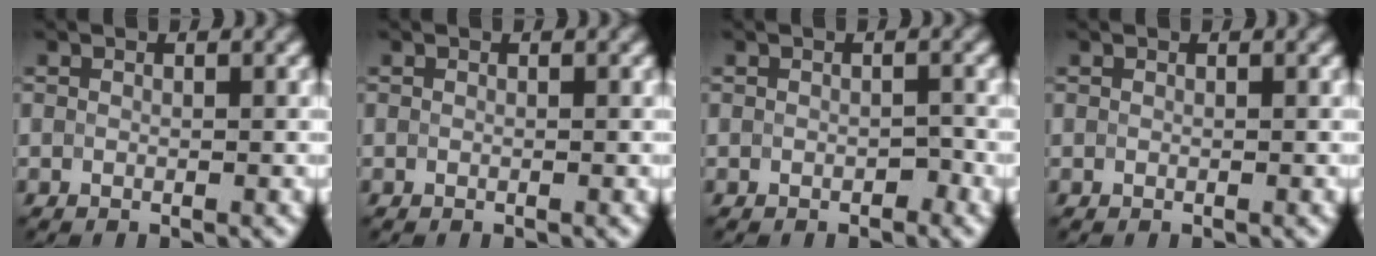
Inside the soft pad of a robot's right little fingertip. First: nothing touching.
{"total": 0.0}
{"total": 0.8, "force": [-0.5, 0.5, 0.3], "torque": [-0.005, 0.006, -0.008]}
{"total": 0.0}